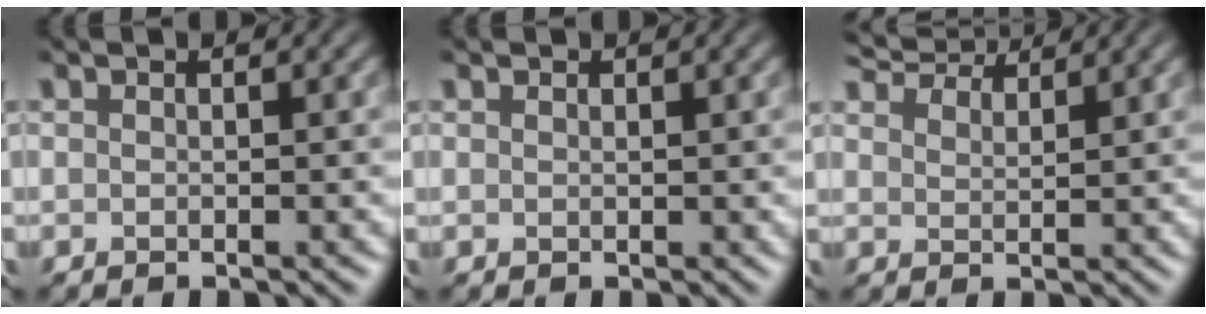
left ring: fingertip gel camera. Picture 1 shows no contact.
{"total": 0.6, "force": [0.4, 0.4, 0.1], "torque": [0.000, -0.001, 0.009]}
{"total": 5.8, "force": [5.5, 1.0, 1.6], "torque": [-0.042, 0.006, 0.098]}